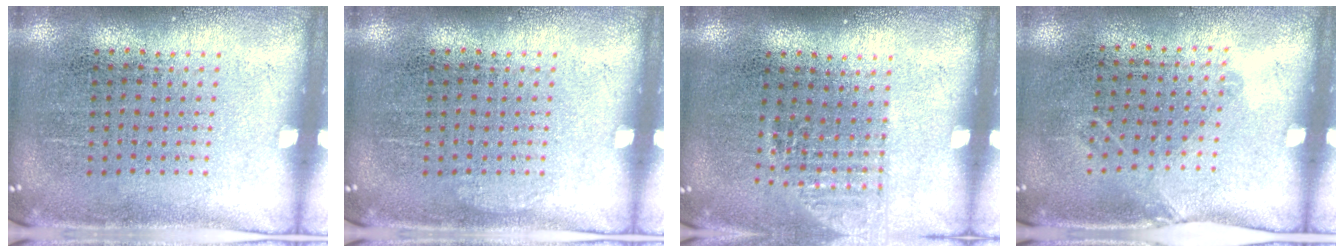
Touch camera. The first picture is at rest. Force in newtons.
{"total": 0.5, "press": 0.5, "slide": 0.1}
{"total": 1.1, "press": 1.0, "slide": 0.4}
{"total": 1.0, "press": 0.7, "slide": 0.7}